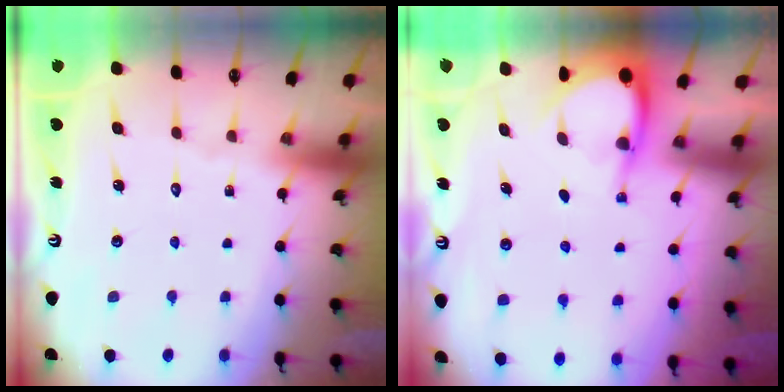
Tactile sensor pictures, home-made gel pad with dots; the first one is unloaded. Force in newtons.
{"total": 4.0, "press": 4.0, "slide": 0.2}